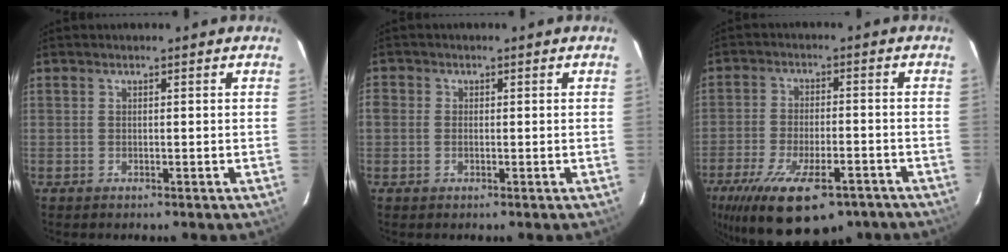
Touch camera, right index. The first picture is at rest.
{"total": 2.1, "force": [-0.6, 1.8, 0.9], "torque": [-0.017, 0.001, -0.015]}
{"total": 20.7, "force": [-13.6, 8.1, 13.3], "torque": [-0.261, -0.042, -0.203]}